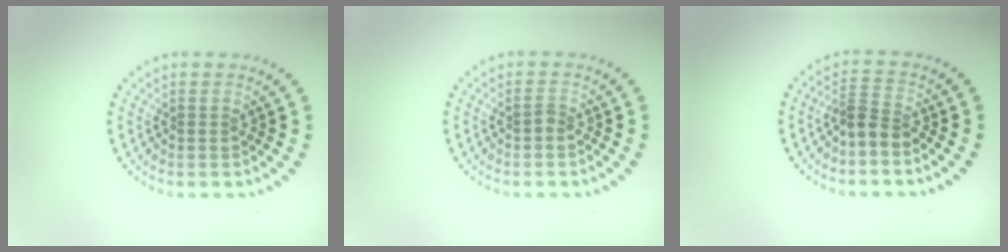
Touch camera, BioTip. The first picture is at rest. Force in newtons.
{"total": 0.7, "press": 0.6, "slide": 0.4}
{"total": 2.3, "press": 1.8, "slide": 1.5}